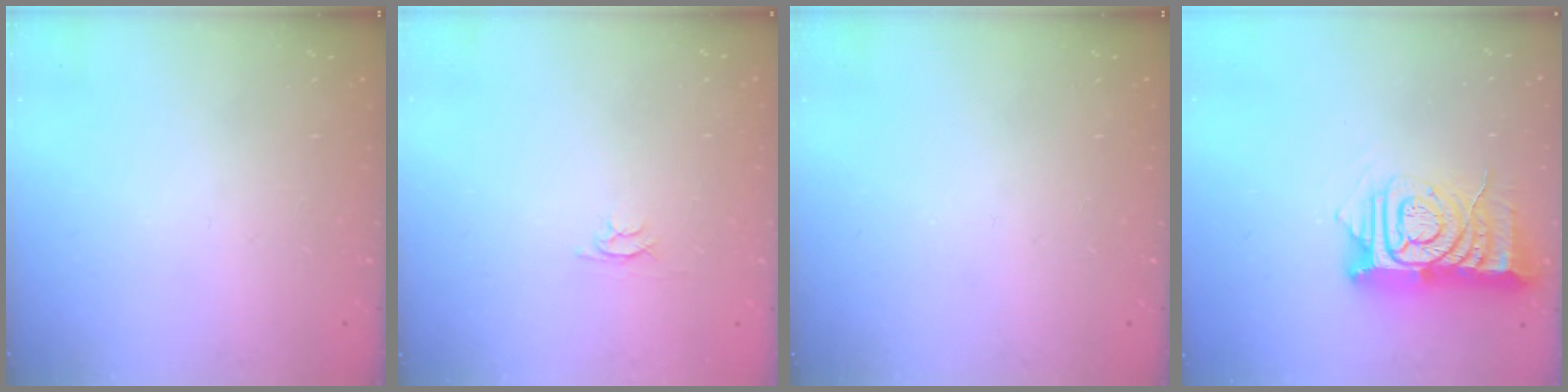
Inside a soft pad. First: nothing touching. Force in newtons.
{"total": 2.4, "press": 2.4, "slide": 0.3}
{"total": 0.0}
{"total": 13.0, "press": 13.0, "slide": 1.1}